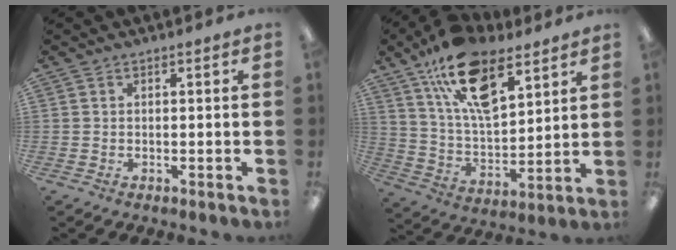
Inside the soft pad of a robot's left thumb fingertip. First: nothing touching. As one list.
[{"total": 18.9, "force": [11.4, 9.1, 12.1], "torque": [-0.212, -0.043, 0.203]}]